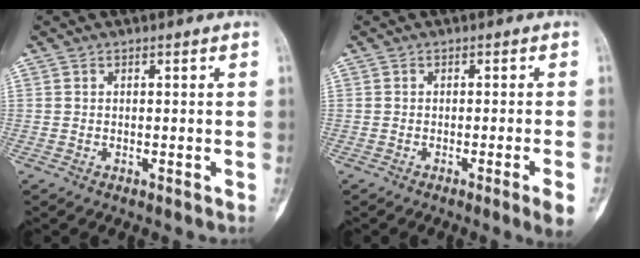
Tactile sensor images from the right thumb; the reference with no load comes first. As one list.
[{"total": 4.0, "force": [-1.9, -0.5, 3.4], "torque": [-0.055, -0.003, -0.030]}]